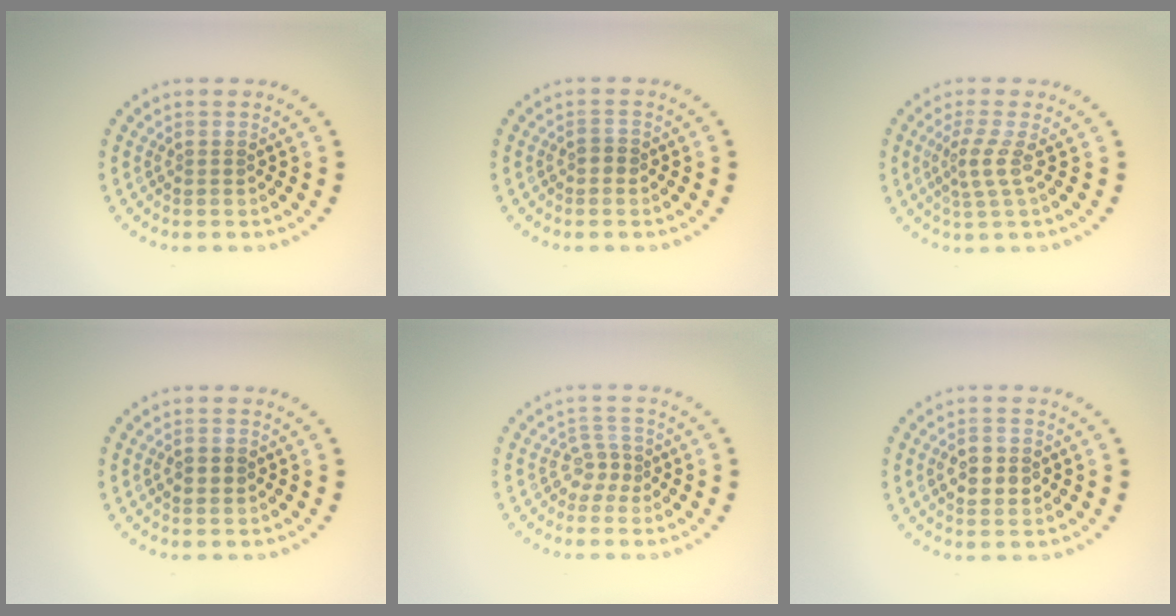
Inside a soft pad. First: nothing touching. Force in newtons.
{"total": 0.7, "press": 0.7, "slide": 0.3}
{"total": 2.2, "press": 1.5, "slide": 1.7}
{"total": 1.7, "press": 1.7, "slide": 0.0}
{"total": 1.9, "press": 1.4, "slide": 1.3}
{"total": 3.0, "press": 3.0, "slide": 0.0}